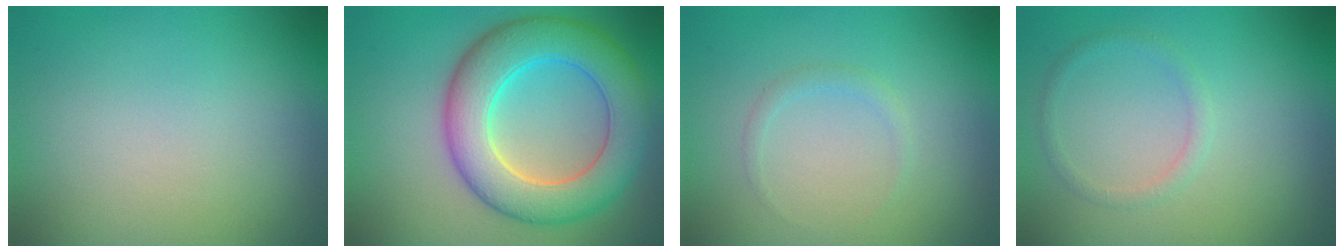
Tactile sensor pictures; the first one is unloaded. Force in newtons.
{"total": 8.8, "press": 8.8, "slide": 0.1}
{"total": 0.9, "press": 0.9, "slide": 0.0}
{"total": 1.2, "press": 1.2, "slide": 0.1}